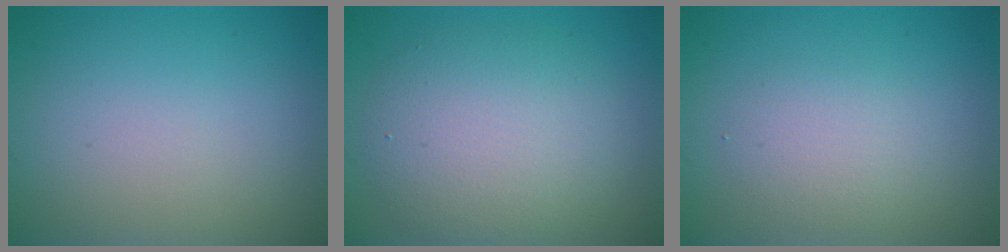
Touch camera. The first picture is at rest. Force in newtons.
{"total": 5.9, "press": 5.9, "slide": 0.4}
{"total": 2.1, "press": 2.0, "slide": 0.1}